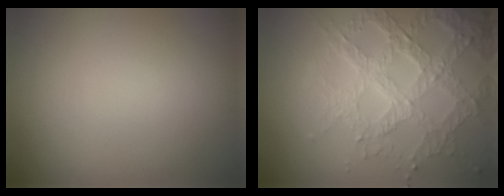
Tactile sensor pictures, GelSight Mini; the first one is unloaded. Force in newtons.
{"total": 6.9, "press": 5.2, "slide": 4.5}